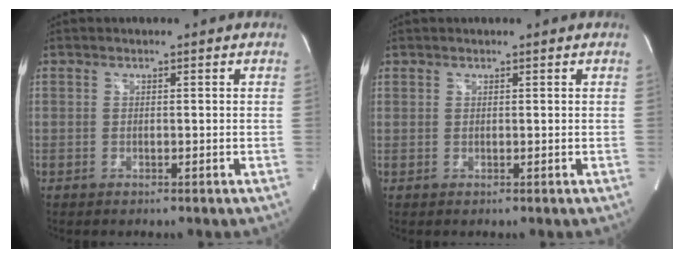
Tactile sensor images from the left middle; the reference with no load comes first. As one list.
[{"total": 0.5, "force": [0.4, 0.3, 0.0], "torque": [-0.003, 0.002, 0.006]}]